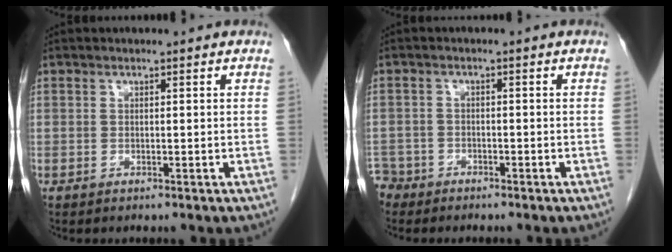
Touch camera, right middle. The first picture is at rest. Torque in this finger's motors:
{"motor_torque": [1.09, -1.05, 0.32, 0.00]}